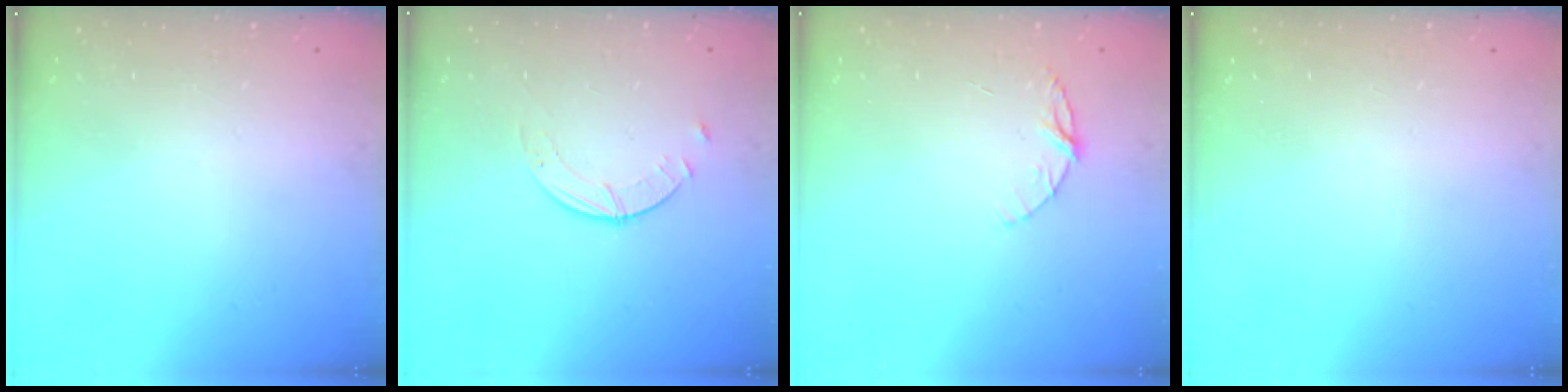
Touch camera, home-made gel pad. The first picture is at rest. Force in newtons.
{"total": 2.5, "press": 2.5, "slide": 0.3}
{"total": 6.0, "press": 6.0, "slide": 0.6}
{"total": 0.0}